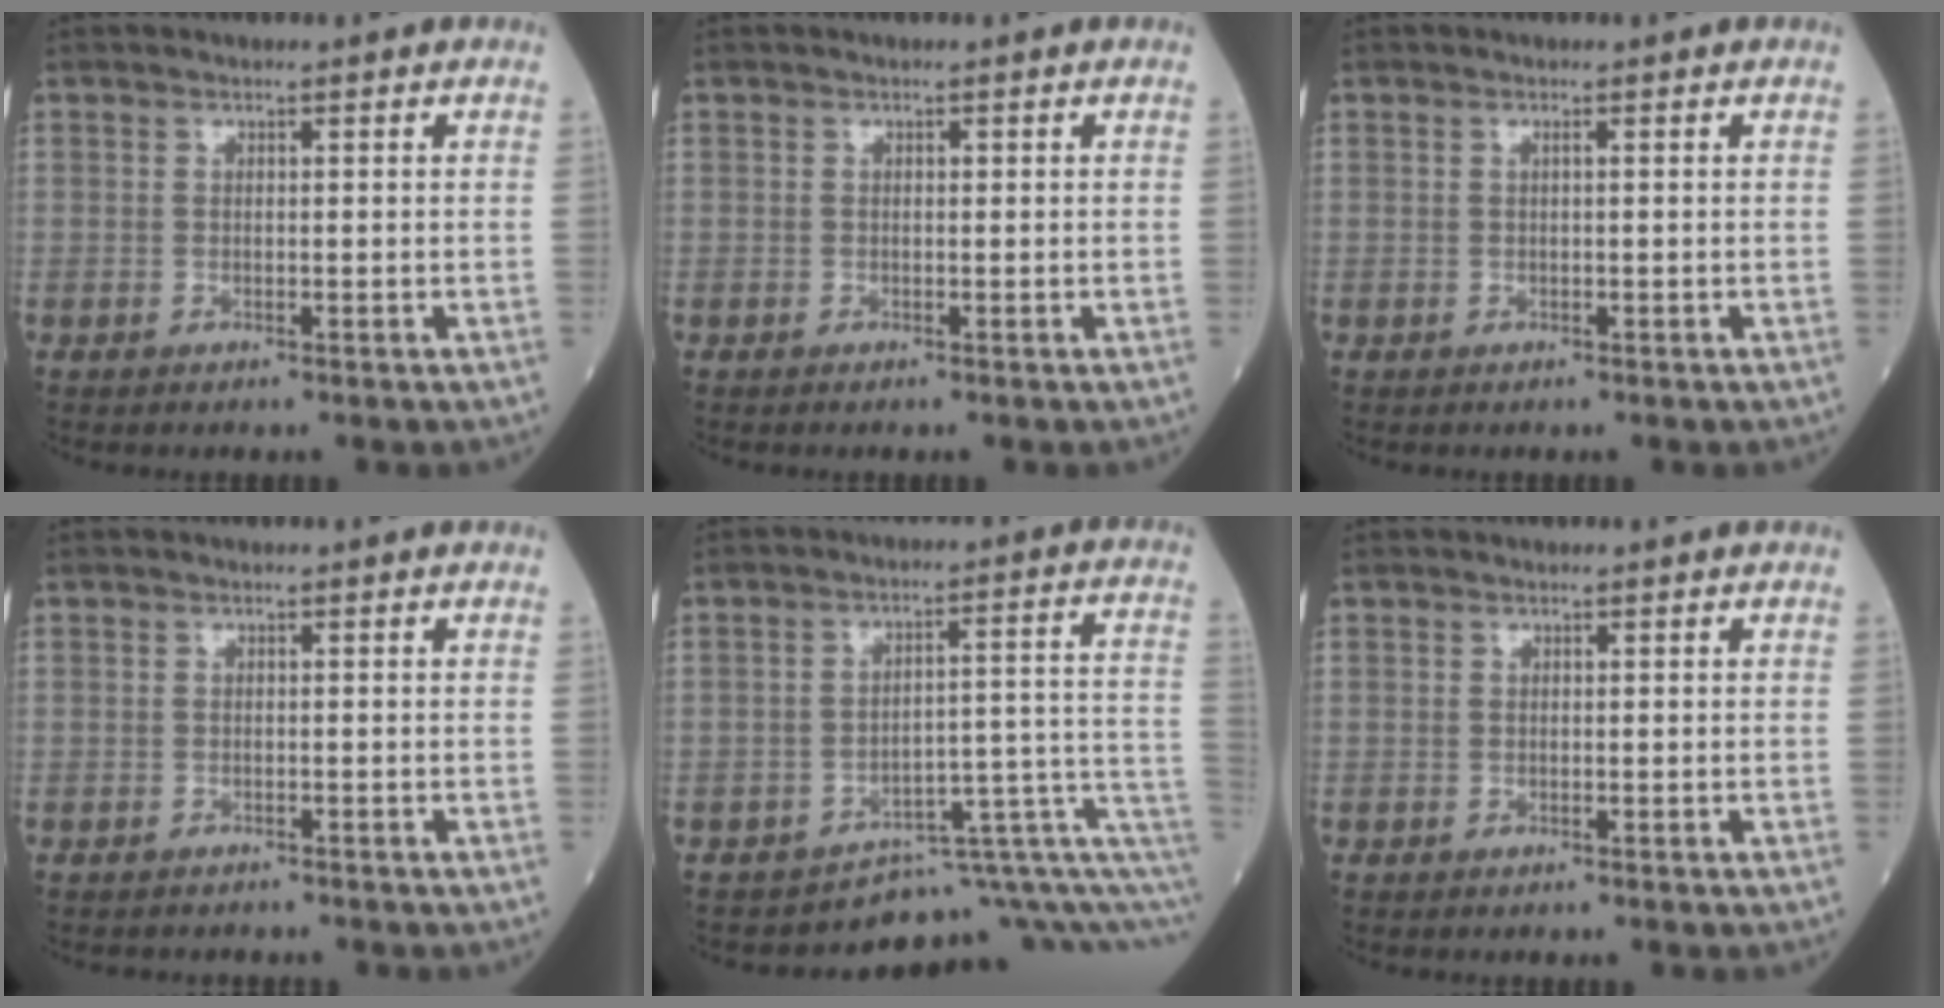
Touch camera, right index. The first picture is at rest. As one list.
[{"total": 0.6, "force": [-0.1, 0.4, 0.4], "torque": [-0.019, 0.006, -0.001]}, {"total": 0.7, "force": [0.2, 0.2, 0.6], "torque": [-0.019, 0.000, 0.003]}, {"total": 3.6, "force": [-3.1, 1.7, 0.8], "torque": [-0.020, -0.003, -0.042]}, {"total": 9.5, "force": [-6.4, 2.5, 6.5], "torque": [-0.069, 0.094, -0.079]}, {"total": 0.0}]